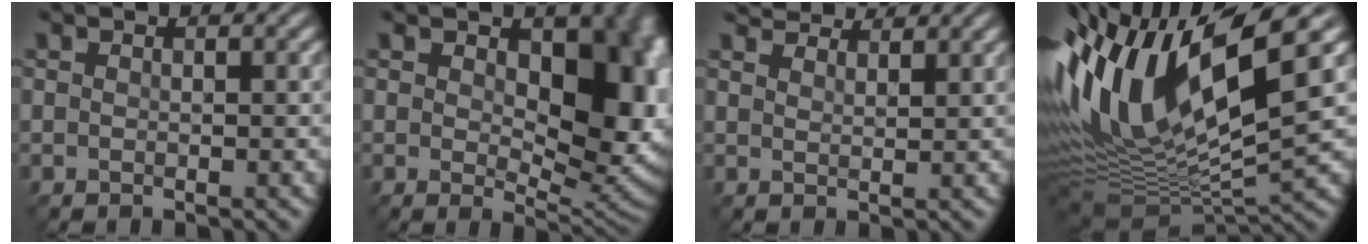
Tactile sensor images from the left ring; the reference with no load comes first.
{"total": 12.3, "force": [2.0, 7.3, 9.7], "torque": [-0.115, -0.020, 0.044]}
{"total": 5.4, "force": [5.0, 1.1, 1.8], "torque": [-0.033, 0.005, 0.070]}
{"total": 15.7, "force": [3.9, 5.7, 14.1], "torque": [-0.291, 0.007, 0.072]}